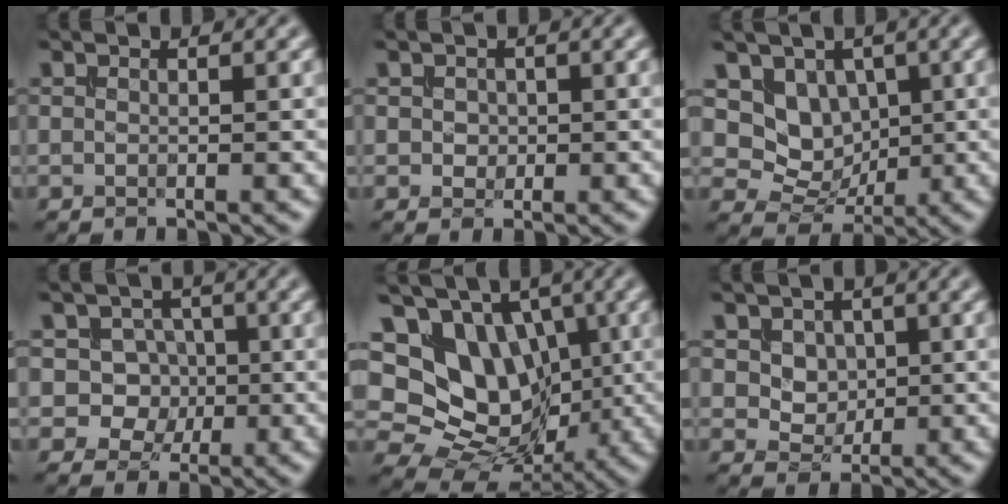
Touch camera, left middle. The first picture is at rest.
{"total": 1.0, "force": [0.0, 0.9, 0.4], "torque": [-0.010, -0.002, 0.002]}
{"total": 4.8, "force": [1.1, 4.0, 2.5], "torque": [-0.039, -0.013, 0.013]}
{"total": 3.9, "force": [0.0, 3.5, 1.7], "torque": [-0.004, 0.004, -0.019]}
{"total": 13.2, "force": [3.0, 10.6, 7.4], "torque": [-0.144, 0.034, 0.033]}
{"total": 2.9, "force": [1.0, 2.3, 1.5], "torque": [-0.043, -0.010, 0.036]}